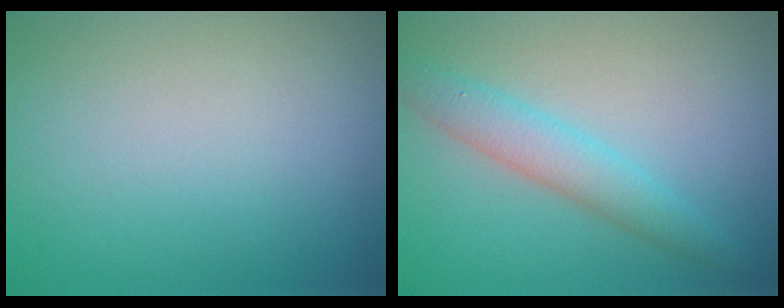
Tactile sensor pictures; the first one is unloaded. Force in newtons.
{"total": 3.4, "press": 3.4, "slide": 0.2}